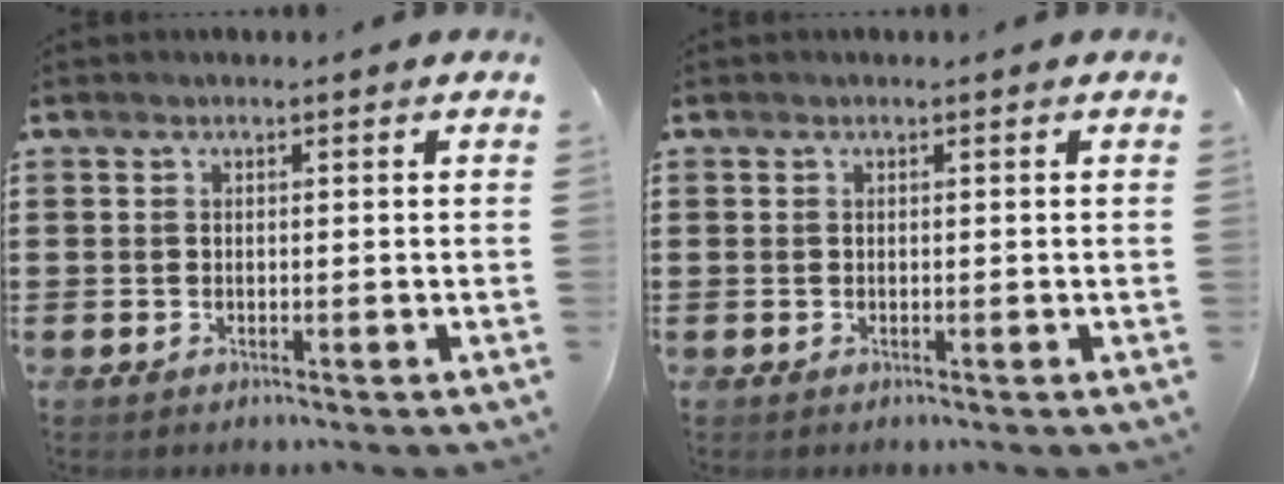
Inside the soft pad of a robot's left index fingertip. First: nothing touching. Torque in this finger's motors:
{"motor_torque": [0.04, -0.01, 0.00, -0.01]}